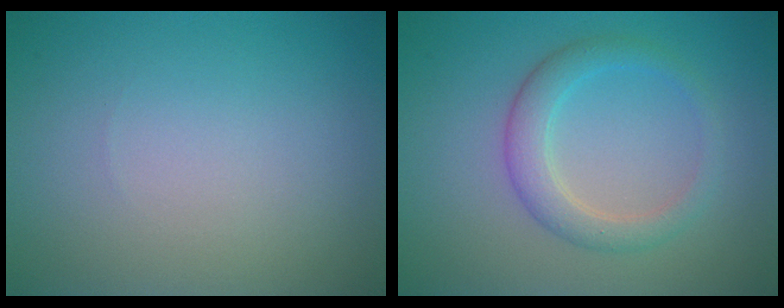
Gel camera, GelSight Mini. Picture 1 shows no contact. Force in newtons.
{"total": 2.2, "press": 2.2, "slide": 0.2}